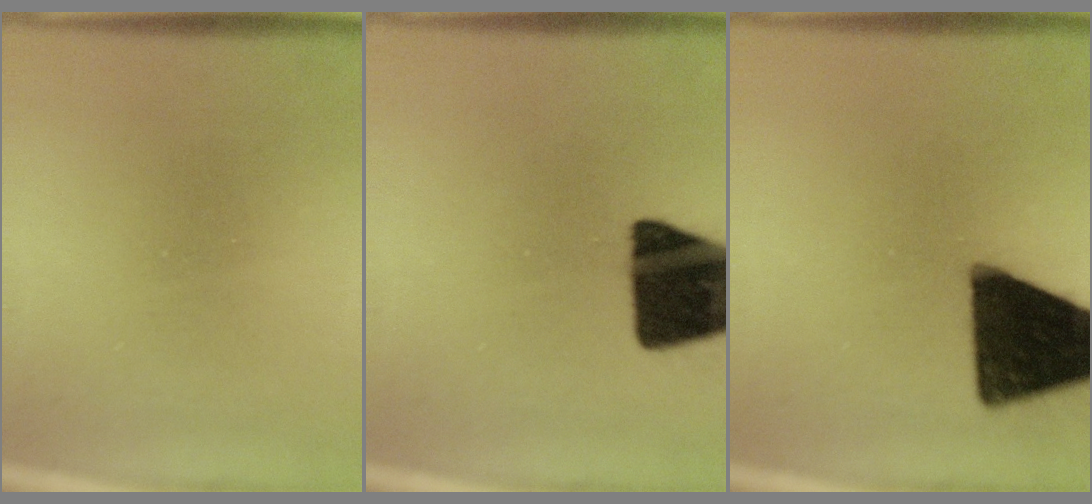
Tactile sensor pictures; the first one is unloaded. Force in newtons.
{"total": 18.0}
{"total": 17.1}